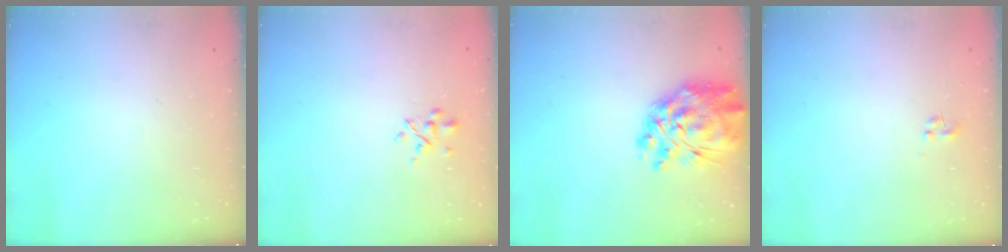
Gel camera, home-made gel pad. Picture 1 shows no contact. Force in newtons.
{"total": 2.7, "press": 2.6, "slide": 0.9}
{"total": 15.3, "press": 14.2, "slide": 5.7}
{"total": 0.0}